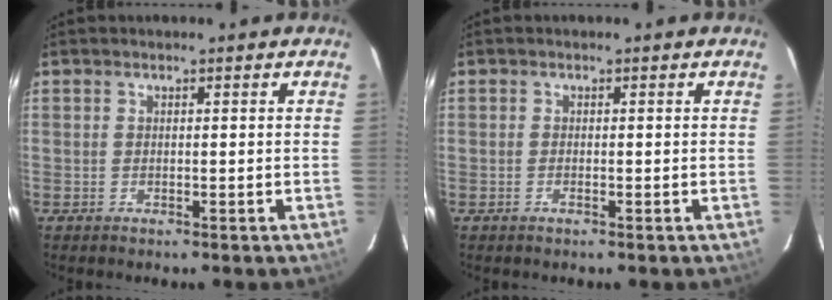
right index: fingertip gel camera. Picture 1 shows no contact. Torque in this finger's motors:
{"motor_torque": [0.13, 0.01, -0.01, 0.01]}